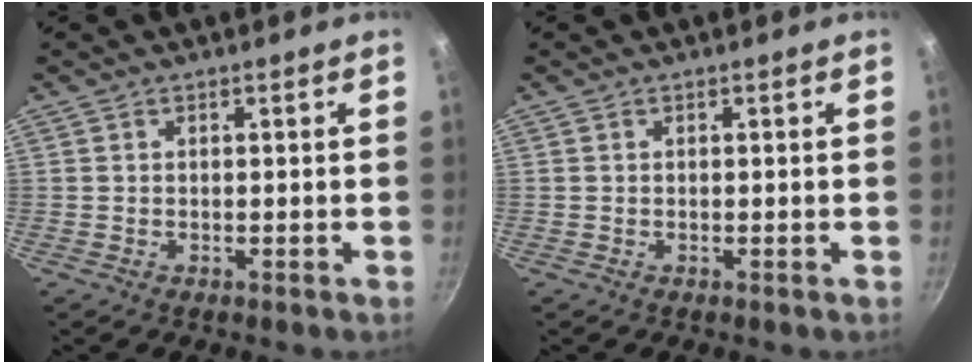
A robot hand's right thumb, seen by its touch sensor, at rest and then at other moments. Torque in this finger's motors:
{"motor_torque": [-0.05, 0.01, 0.00, 0.00, 0.00]}